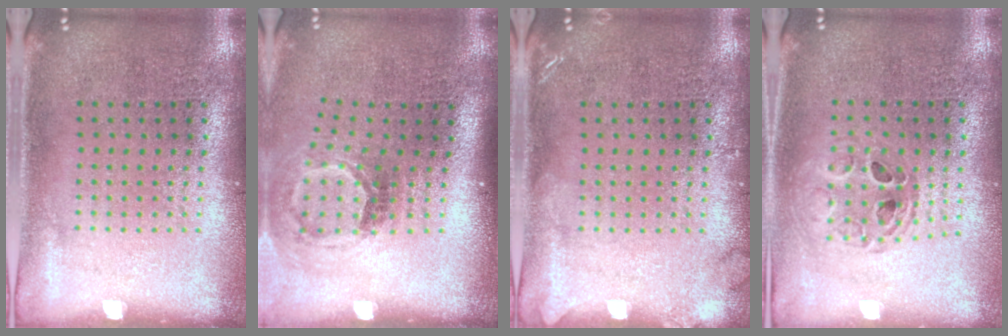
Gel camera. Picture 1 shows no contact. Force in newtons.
{"total": 1.9, "press": 1.2, "slide": 1.5}
{"total": 1.2, "press": 1.1, "slide": 0.2}
{"total": 0.8, "press": 0.8, "slide": 0.0}